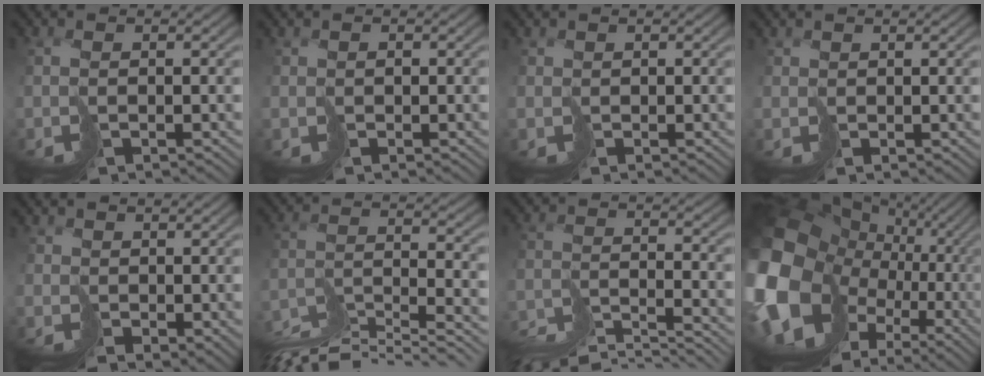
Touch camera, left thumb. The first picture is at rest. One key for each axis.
{"total": 0.6, "fx": -0.1, "fy": 0.4, "fz": -0.5, "tx": 0.012, "ty": 0.002, "tz": 0.003}
{"total": 0.7, "fx": -0.1, "fy": 0.3, "fz": -0.6, "tx": 0.013, "ty": 0.000, "tz": 0.005}
{"total": 0.7, "fx": 0.3, "fy": 0.4, "fz": -0.5, "tx": 0.011, "ty": -0.001, "tz": 0.012}
{"total": 2.0, "fx": 0.4, "fy": 1.6, "fz": 1.2, "tx": -0.029, "ty": -0.008, "tz": 0.016}
{"total": 11.5, "fx": -10.0, "fy": 2.2, "fz": 5.2, "tx": -0.101, "ty": -0.001, "tz": -0.168}
{"total": 8.6, "fx": -7.7, "fy": 1.9, "fz": 3.4, "tx": -0.066, "ty": -0.002, "tz": -0.128}
{"total": 21.5, "fx": -1.1, "fy": 18.7, "fz": 10.5, "tx": -0.309, "ty": -0.059, "tz": -0.026}